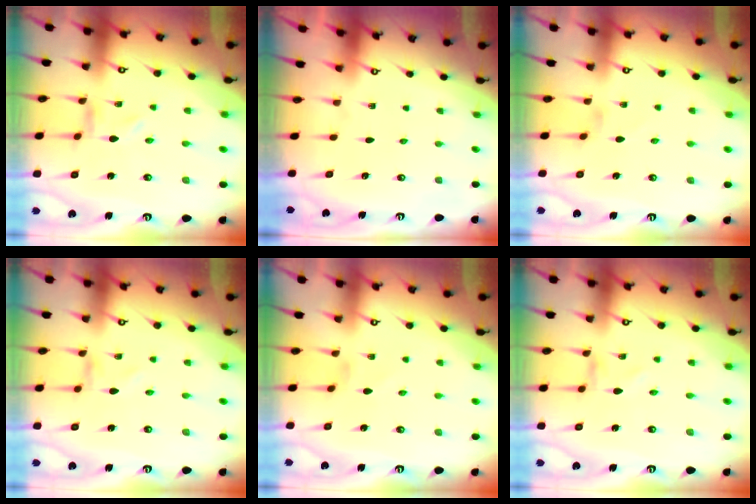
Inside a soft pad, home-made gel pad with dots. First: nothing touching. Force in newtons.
{"total": 0.0}
{"total": 1.6, "press": 1.6, "slide": 0.5}
{"total": 0.0}
{"total": 0.7, "press": 0.6, "slide": 0.4}
{"total": 0.0}